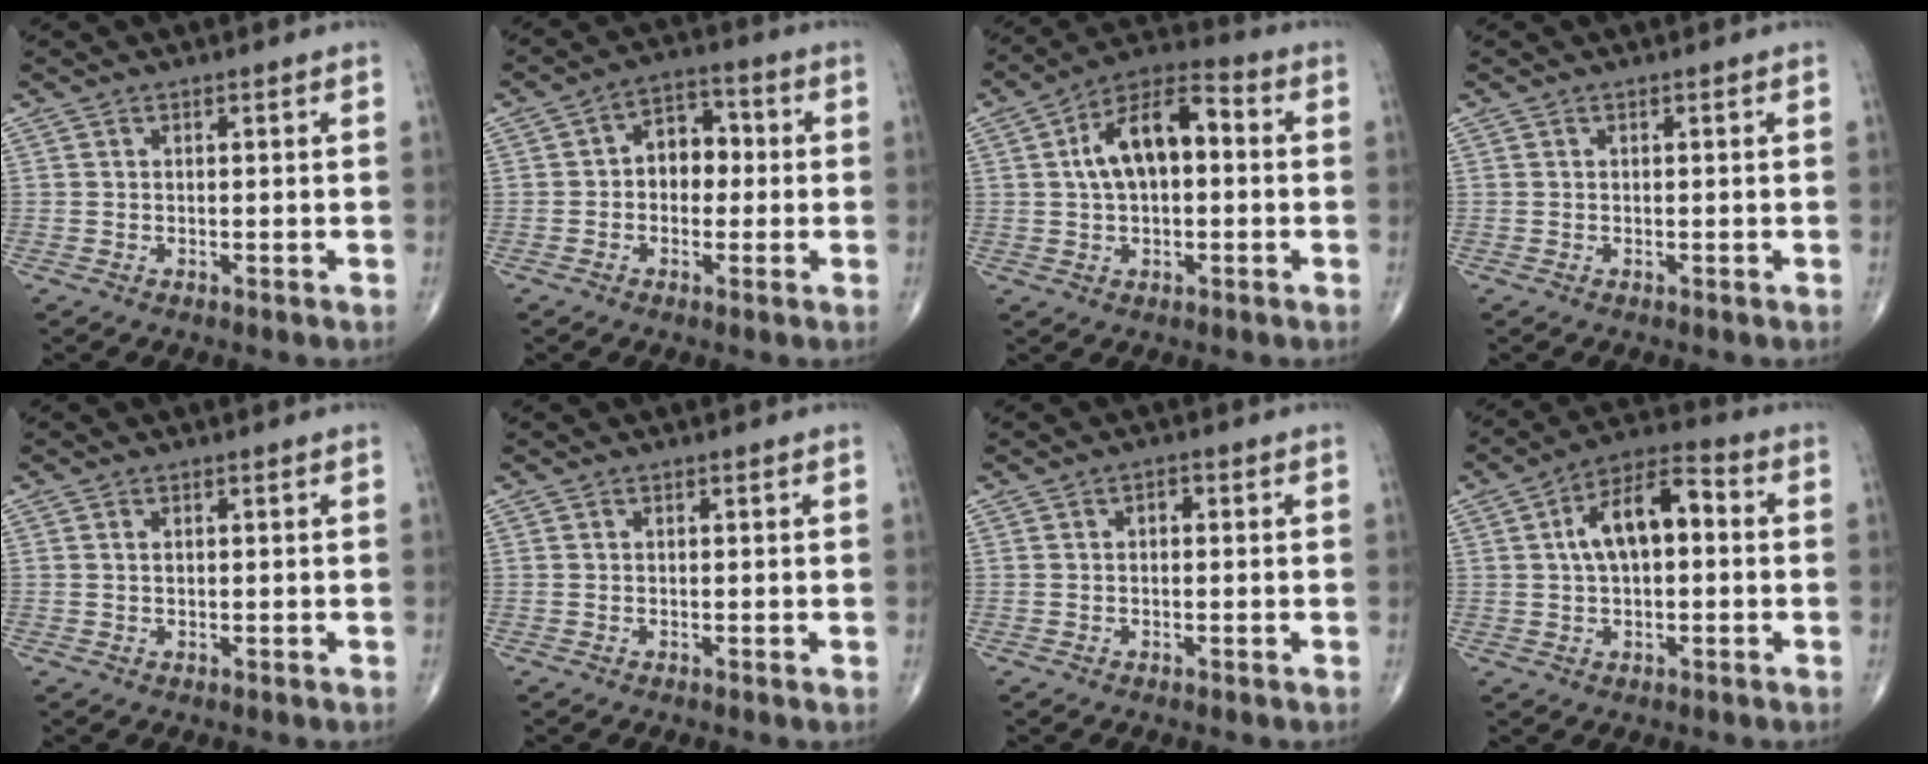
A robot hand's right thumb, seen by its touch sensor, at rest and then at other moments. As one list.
[{"total": 7.4, "force": [0.0, 5.4, 5.1], "torque": [-0.046, 0.025, -0.010]}, {"total": 12.8, "force": [1.4, 6.9, 10.7], "torque": [-0.177, 0.034, 0.013]}, {"total": 0.0}, {"total": 0.9, "force": [0.2, 0.5, 0.7], "torque": [-0.013, 0.001, 0.006]}, {"total": 0.0}, {"total": 1.4, "force": [0.1, 0.9, 1.1], "torque": [-0.013, 0.006, -0.001]}, {"total": 11.6, "force": [1.4, 6.0, 9.9], "torque": [-0.162, 0.032, 0.014]}]